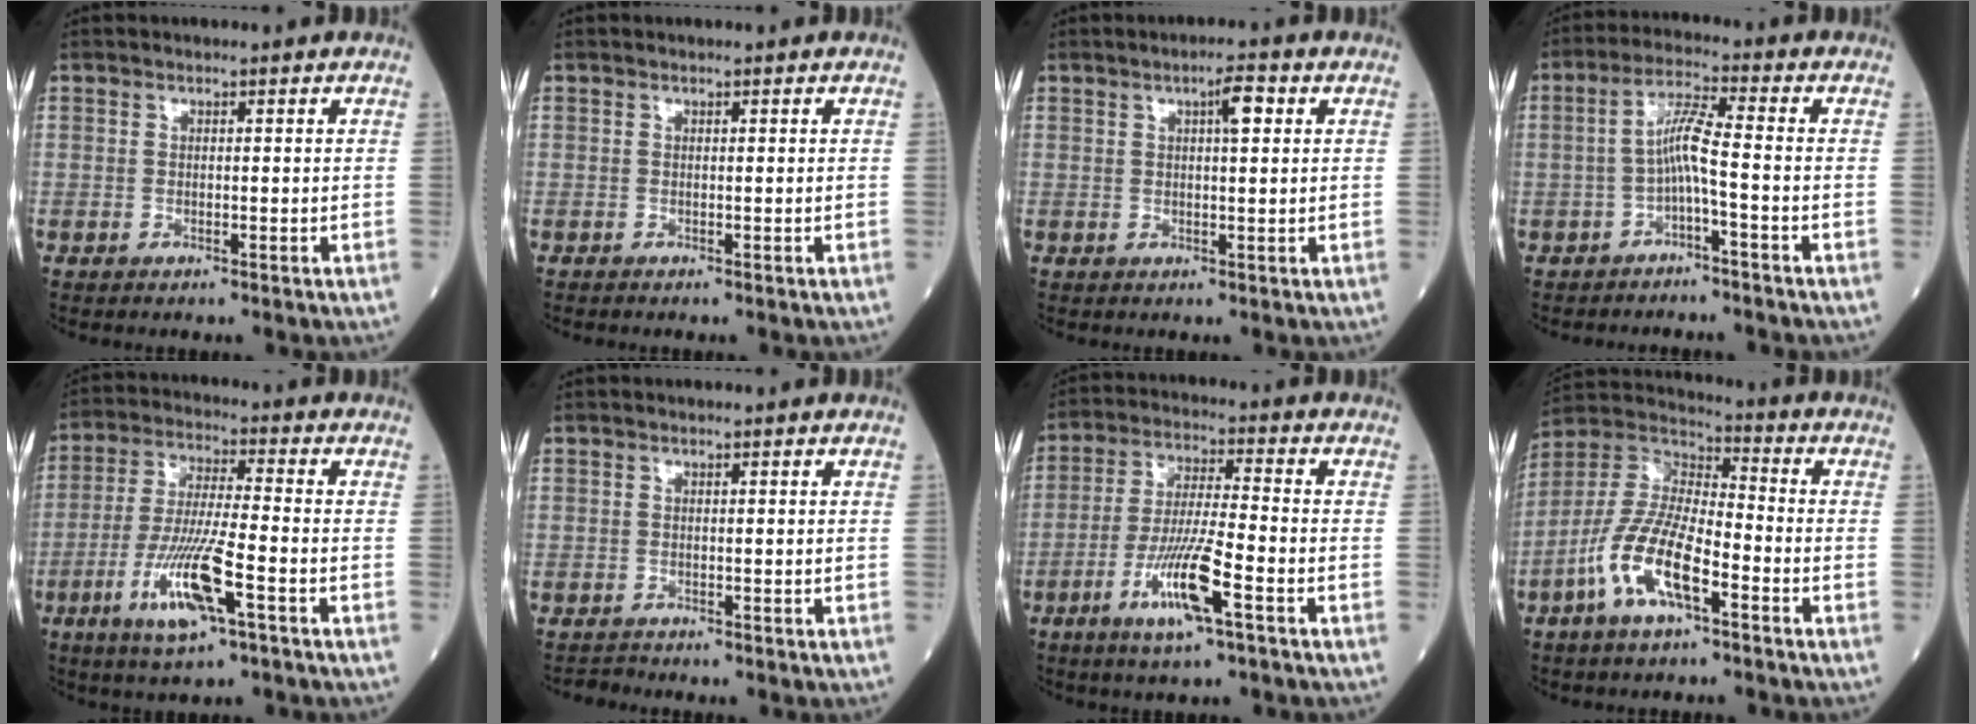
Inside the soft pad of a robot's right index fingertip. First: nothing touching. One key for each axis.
{"total": 0.0}
{"total": 3.3, "fx": 1.2, "fy": 0.6, "fz": 3.0, "tx": -0.051, "ty": 0.006, "tz": 0.017}
{"total": 5.1, "fx": -1.4, "fy": -0.1, "fz": 4.9, "tx": -0.100, "ty": 0.019, "tz": -0.023}
{"total": 11.4, "fx": -4.8, "fy": 1.0, "fz": 10.3, "tx": -0.208, "ty": -0.015, "tz": -0.086}
{"total": 1.0, "fx": -0.9, "fy": -0.1, "fz": -0.4, "tx": 0.007, "ty": -0.006, "tz": -0.016}
{"total": 10.5, "fx": -4.7, "fy": 0.5, "fz": 9.3, "tx": -0.185, "ty": -0.012, "tz": -0.087}
{"total": 12.5, "fx": -5.6, "fy": 3.7, "fz": 10.6, "tx": -0.229, "ty": 0.005, "tz": -0.108}